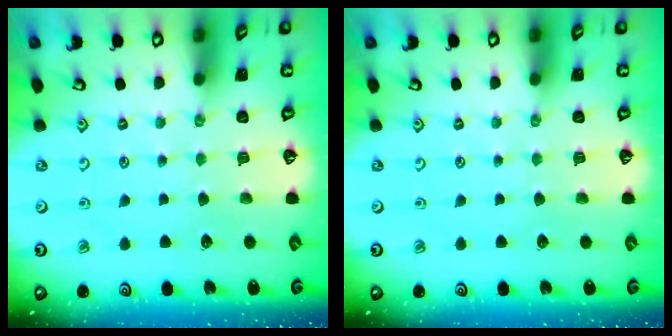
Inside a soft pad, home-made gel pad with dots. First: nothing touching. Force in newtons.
{"total": 0.0}